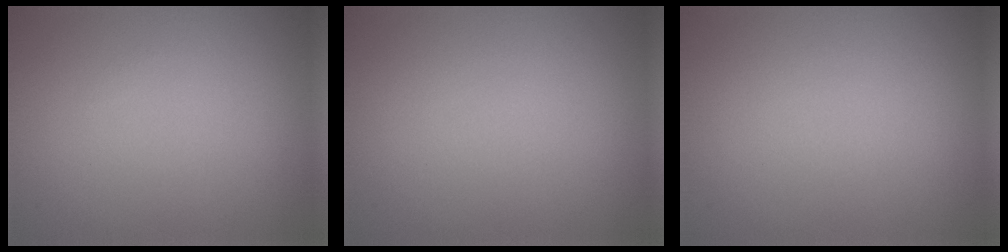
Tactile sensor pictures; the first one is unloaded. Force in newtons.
{"total": 0.0}
{"total": 0.0}